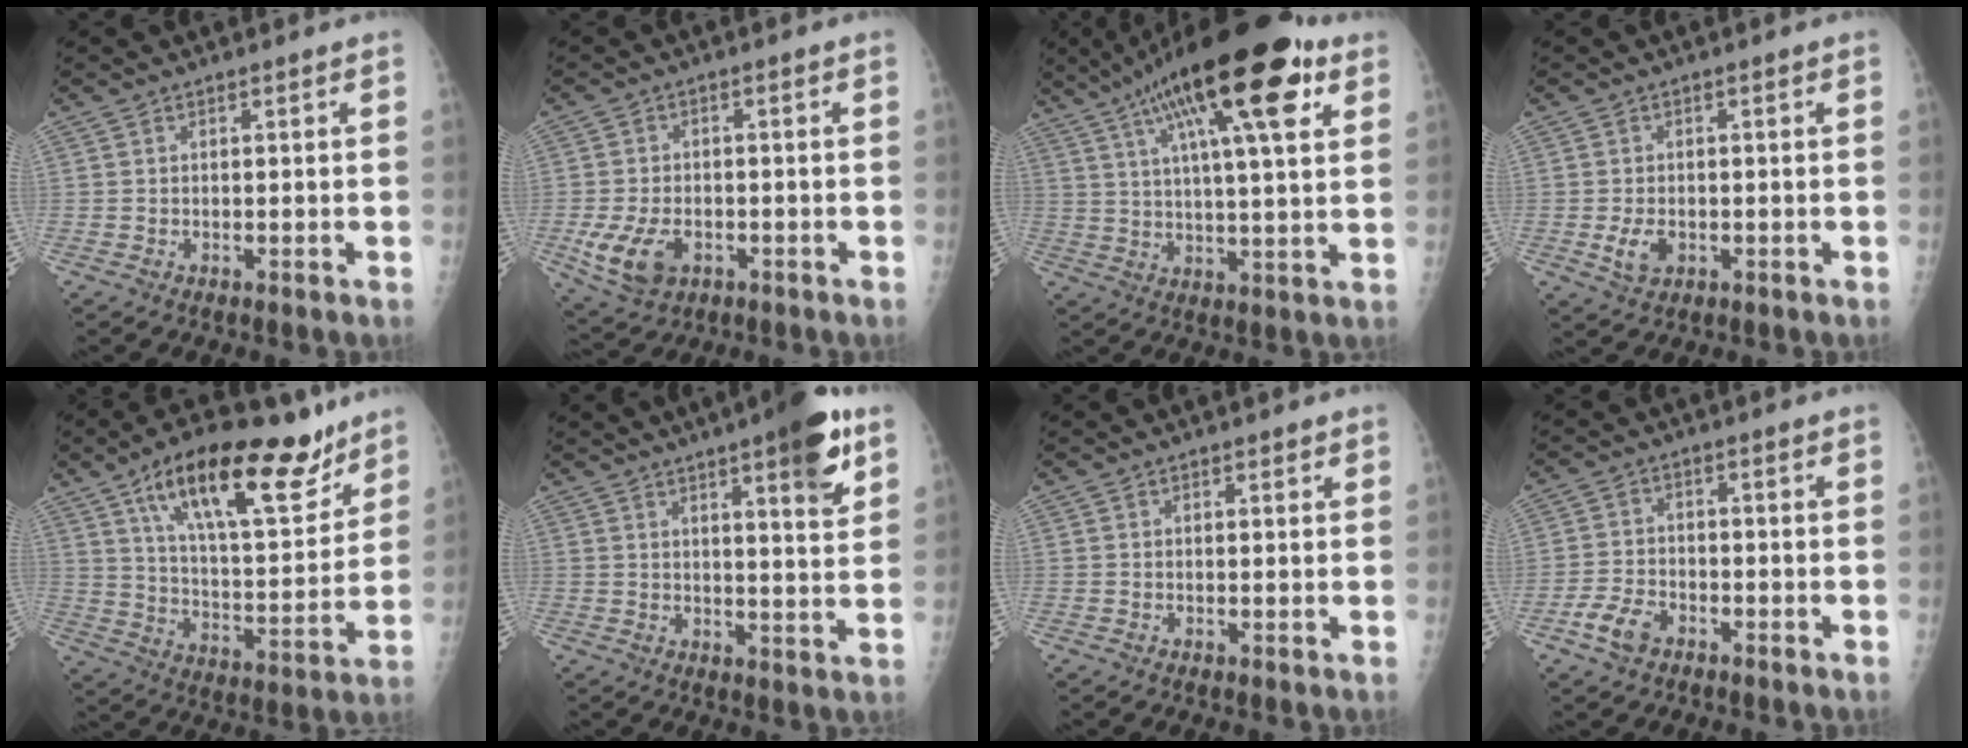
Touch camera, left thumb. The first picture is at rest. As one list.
[{"total": 8.6, "force": [-2.8, 5.6, 5.8], "torque": [-0.112, 0.003, -0.040]}, {"total": 23.1, "force": [11.4, 6.2, 19.1], "torque": [-0.302, 0.000, 0.177]}, {"total": 3.8, "force": [-0.9, 2.6, 2.6], "torque": [-0.048, -0.002, -0.011]}, {"total": 23.5, "force": [14.5, 8.6, 16.4], "torque": [-0.225, -0.055, 0.242]}, {"total": 11.8, "force": [6.5, 2.4, 9.6], "torque": [-0.114, -0.029, 0.083]}, {"total": 0.9, "force": [0.6, 0.5, 0.4], "torque": [0.003, -0.002, 0.004]}, {"total": 5.3, "force": [-3.1, 3.2, 2.9], "torque": [-0.057, 0.015, -0.058]}]